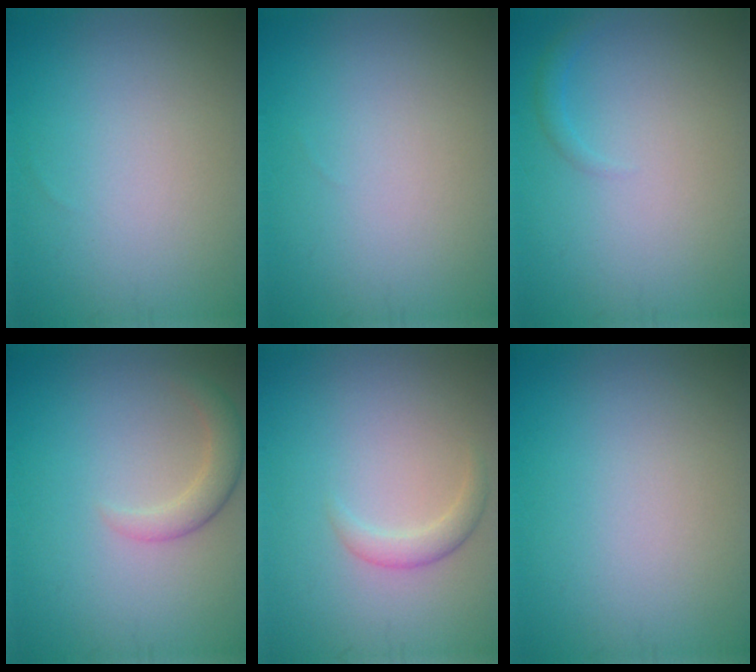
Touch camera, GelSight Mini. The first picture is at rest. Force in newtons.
{"total": 0.0}
{"total": 0.9, "press": 0.9, "slide": 0.1}
{"total": 2.4, "press": 2.4, "slide": 0.3}
{"total": 1.6, "press": 1.6, "slide": 0.1}
{"total": 0.0}